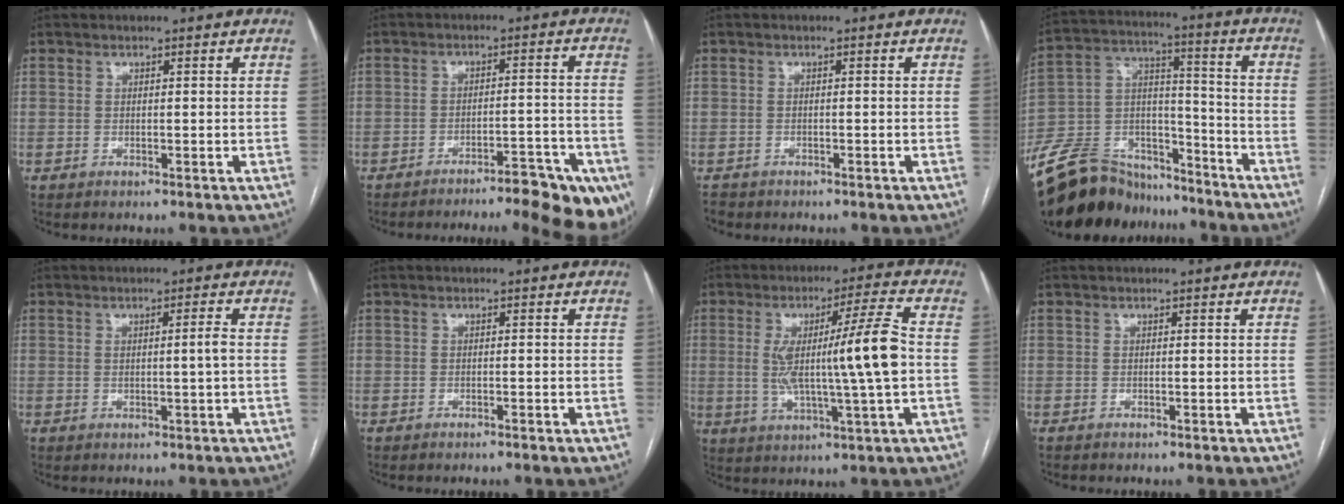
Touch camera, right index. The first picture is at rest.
{"total": 13.4, "force": [-10.2, 2.4, 8.3], "torque": [-0.052, 0.025, -0.128]}
{"total": 1.6, "force": [-1.3, 0.8, -0.2], "torque": [-0.004, -0.001, -0.023]}
{"total": 21.6, "force": [-19.1, 8.0, 6.2], "torque": [-0.156, 0.020, -0.313]}
{"total": 1.6, "force": [-0.1, -0.4, 1.6], "torque": [-0.027, -0.001, 0.000]}
{"total": 0.6, "force": [-0.5, -0.1, 0.4], "torque": [-0.007, 0.002, -0.008]}
{"total": 11.9, "force": [0.1, -0.8, 11.9], "torque": [-0.210, 0.004, 0.005]}
{"total": 0.0}